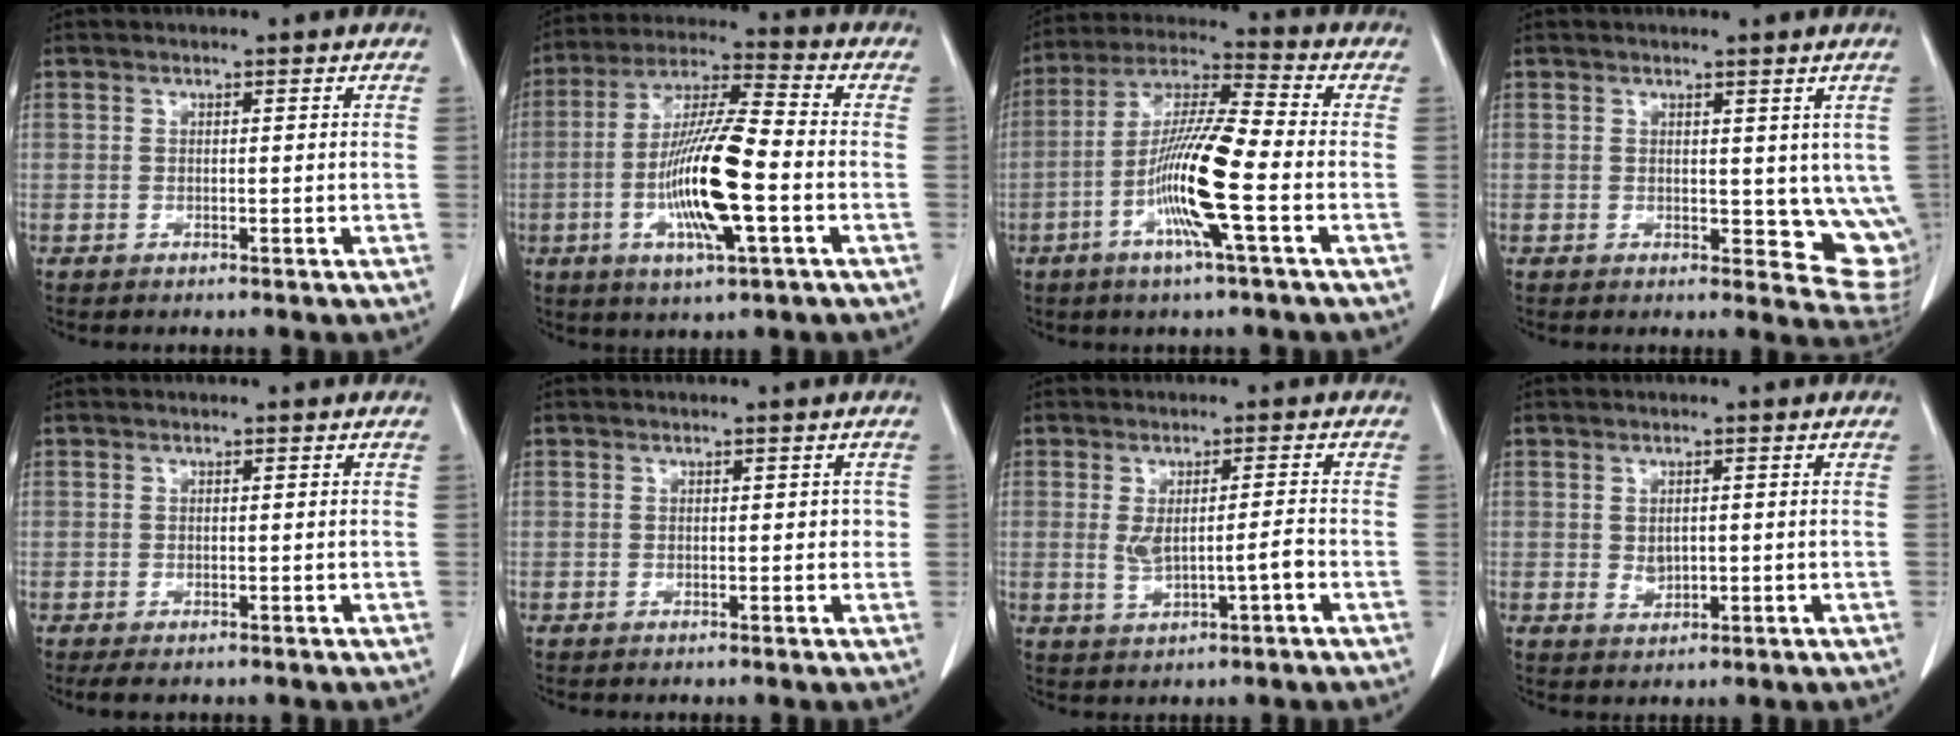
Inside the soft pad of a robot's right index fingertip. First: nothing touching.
{"total": 14.6, "force": [-3.5, 1.6, 14.1], "torque": [-0.271, -0.006, -0.065]}
{"total": 13.0, "force": [-3.9, 0.1, 12.4], "torque": [-0.244, -0.003, -0.083]}
{"total": 7.3, "force": [1.4, 4.2, 5.9], "torque": [-0.044, -0.016, 0.023]}
{"total": 1.6, "force": [-1.1, 0.8, 0.9], "torque": [-0.015, -0.002, -0.012]}
{"total": 1.2, "force": [0.0, 0.9, 0.8], "torque": [-0.008, 0.010, 0.000]}
{"total": 4.5, "force": [-0.7, 0.7, 4.4], "torque": [-0.081, 0.004, -0.001]}
{"total": 2.2, "force": [0.0, 1.6, 1.5], "torque": [-0.024, -0.003, 0.008]}